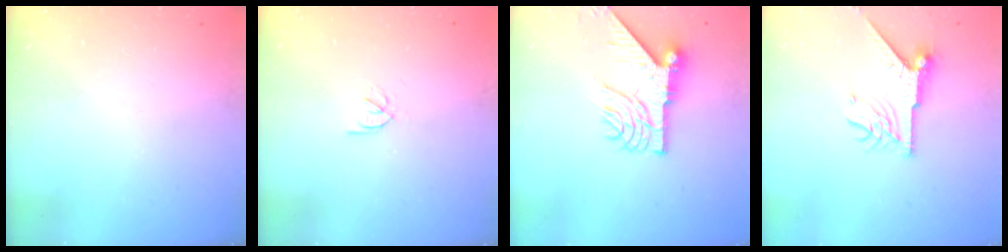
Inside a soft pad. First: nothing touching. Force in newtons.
{"total": 2.1, "press": 2.1, "slide": 0.4}
{"total": 11.1, "press": 11.1, "slide": 1.3}
{"total": 9.2, "press": 9.2, "slide": 0.2}